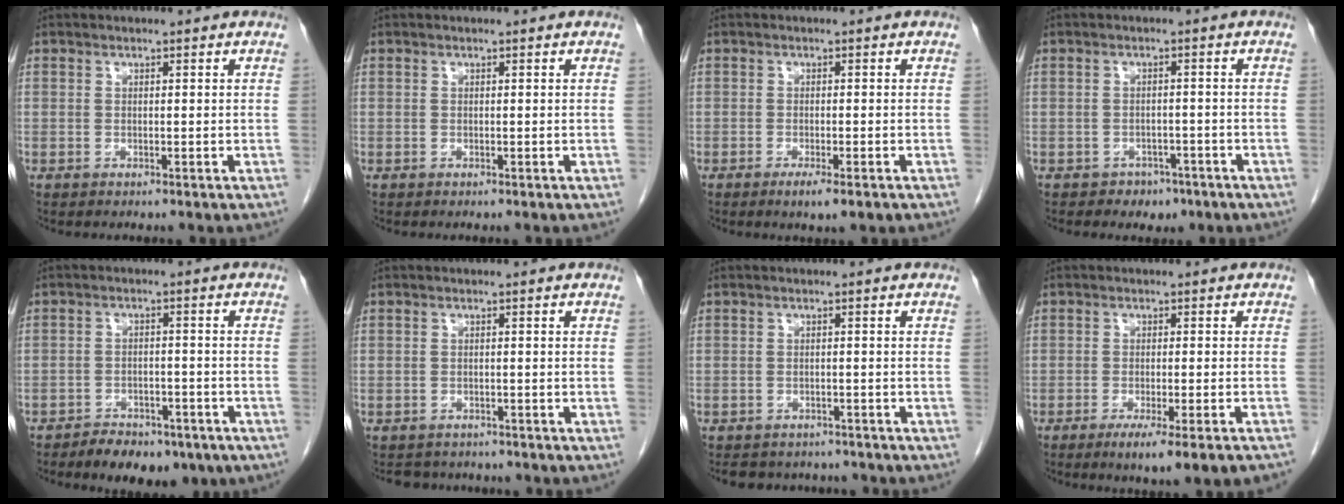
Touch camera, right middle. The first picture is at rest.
{"total": 0.0}
{"total": 3.0, "force": [-1.8, 0.4, 2.4], "torque": [-0.033, -0.006, -0.026]}
{"total": 3.1, "force": [-2.1, 2.3, 0.6], "torque": [-0.010, 0.010, -0.022]}
{"total": 8.7, "force": [-6.3, 4.3, 4.2], "torque": [-0.055, 0.007, -0.086]}
{"total": 3.9, "force": [-3.6, 1.6, 0.1], "torque": [0.000, 0.001, -0.048]}
{"total": 6.8, "force": [-6.1, 2.8, 0.9], "torque": [-0.008, 0.005, -0.075]}
{"total": 8.1, "force": [-5.6, 0.0, 5.8], "torque": [-0.069, -0.019, -0.079]}